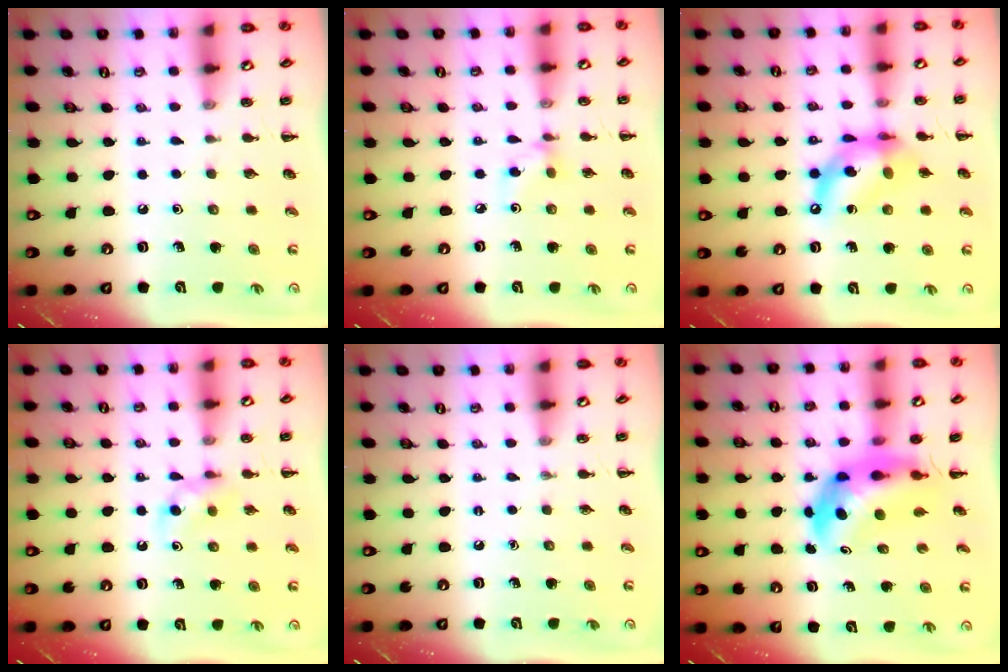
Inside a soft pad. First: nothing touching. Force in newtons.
{"total": 3.7, "press": 3.6, "slide": 1.1}
{"total": 12.0, "press": 11.5, "slide": 3.2}
{"total": 5.4, "press": 5.0, "slide": 2.0}
{"total": 0.0}
{"total": 6.2, "press": 6.0, "slide": 1.9}